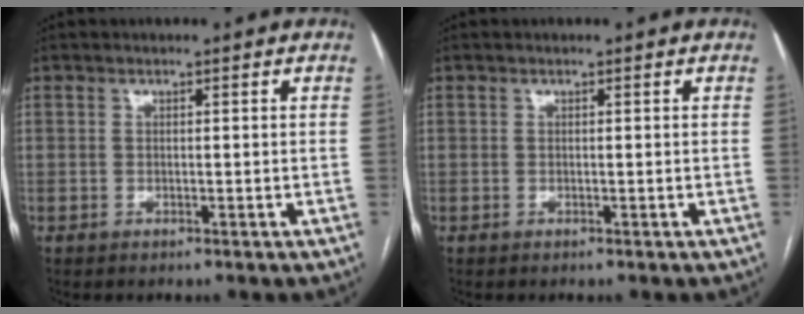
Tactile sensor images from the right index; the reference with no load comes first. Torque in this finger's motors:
{"motor_torque": [0.00, 0.00, 0.00, 0.00]}